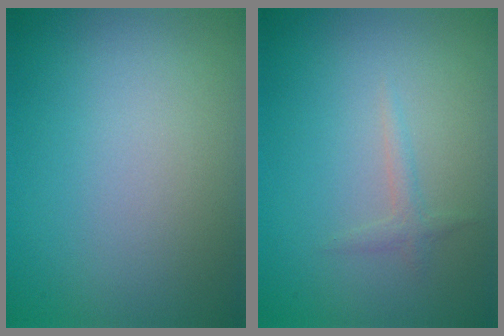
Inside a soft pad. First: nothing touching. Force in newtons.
{"total": 1.0, "press": 1.0, "slide": 0.0}